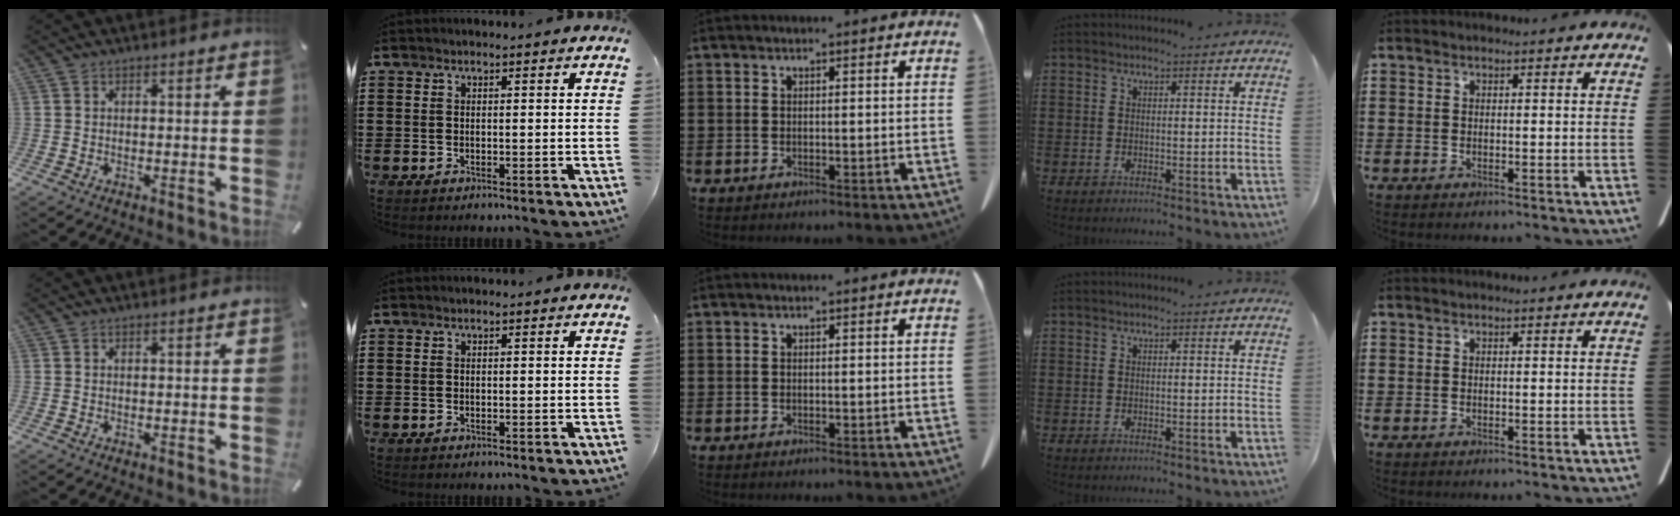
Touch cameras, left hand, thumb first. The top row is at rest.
{}